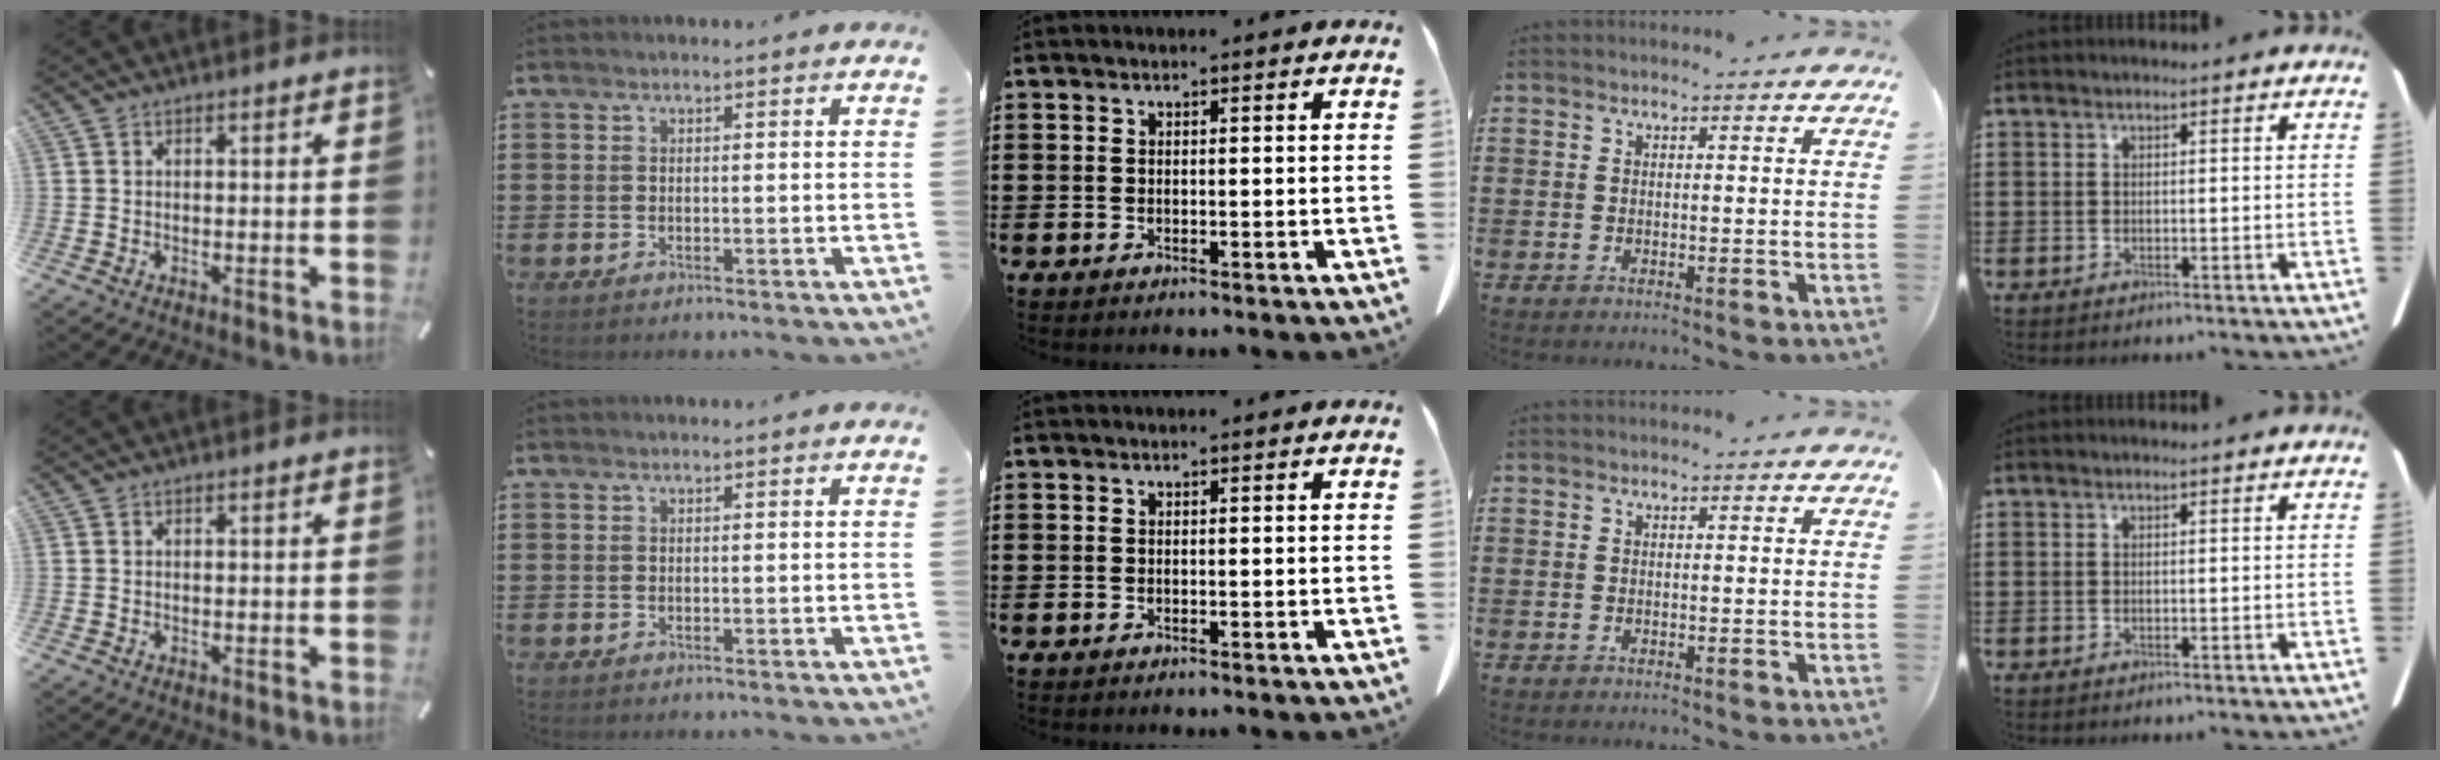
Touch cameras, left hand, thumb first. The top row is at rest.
{}